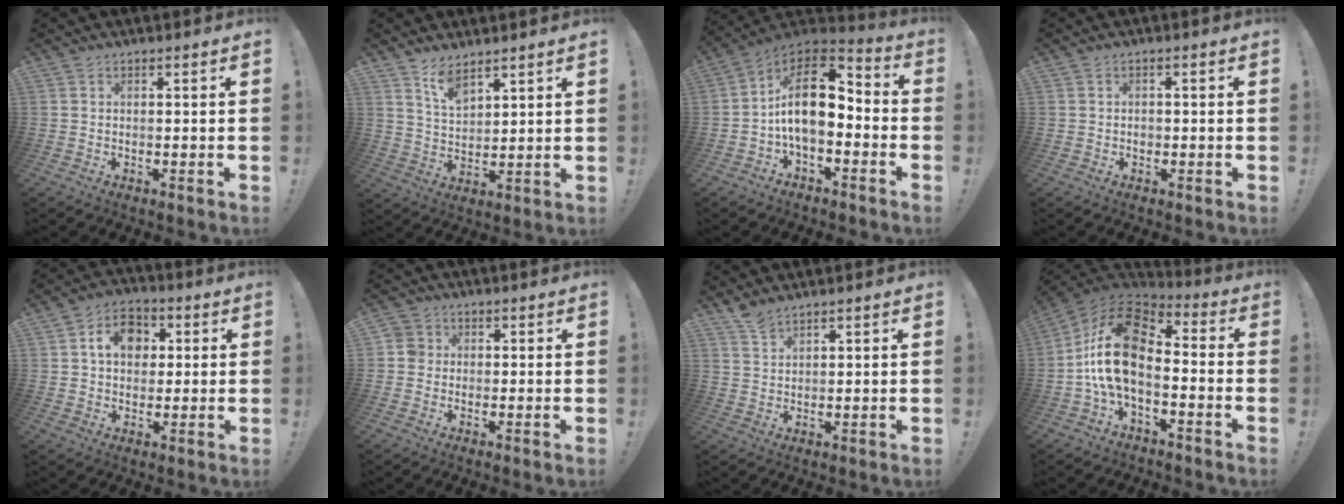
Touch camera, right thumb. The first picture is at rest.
{"total": 7.4, "force": [6.0, 2.9, 3.3], "torque": [-0.063, -0.038, 0.111]}
{"total": 15.2, "force": [0.5, 8.2, 12.8], "torque": [-0.215, 0.003, 0.009]}
{"total": 1.2, "force": [-0.5, 1.0, 0.4], "torque": [0.002, 0.000, -0.010]}
{"total": 10.5, "force": [2.8, 8.3, 5.7], "torque": [-0.084, 0.003, 0.053]}
{"total": 3.5, "force": [0.1, 3.3, 1.2], "torque": [-0.019, 0.011, 0.003]}
{"total": 4.1, "force": [3.7, 1.2, 1.4], "torque": [-0.018, -0.025, 0.067]}
{"total": 17.7, "force": [-0.1, 10.1, 14.5], "torque": [-0.280, 0.008, 0.000]}